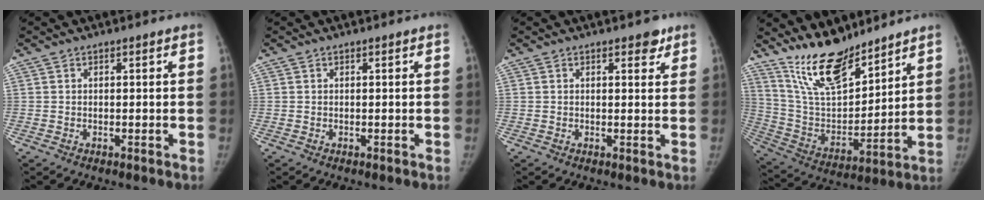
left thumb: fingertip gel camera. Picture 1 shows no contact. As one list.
[{"total": 0.0}, {"total": 2.6, "force": [1.7, 1.2, 1.4], "torque": [-0.002, -0.009, 0.021]}, {"total": 16.1, "force": [13.3, 5.1, 7.5], "torque": [-0.102, -0.084, 0.258]}]